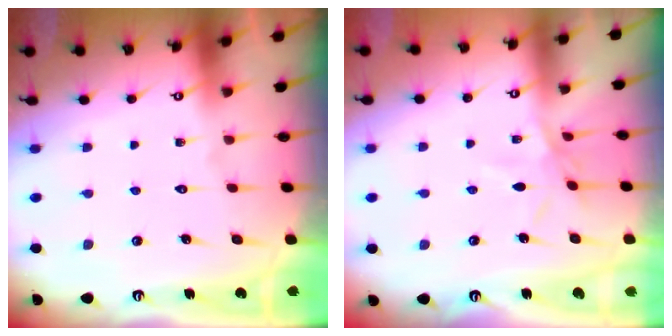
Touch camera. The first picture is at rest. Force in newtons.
{"total": 5.1, "press": 5.0, "slide": 0.7}